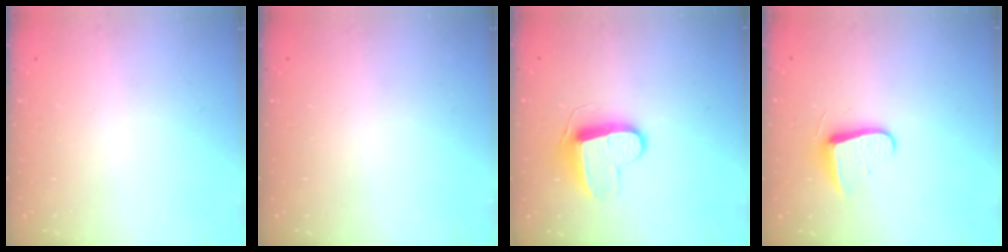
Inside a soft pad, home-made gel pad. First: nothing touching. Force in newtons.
{"total": 0.0}
{"total": 9.8, "press": 9.8, "slide": 0.2}
{"total": 7.8, "press": 7.7, "slide": 0.4}